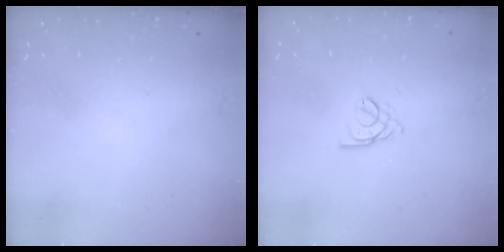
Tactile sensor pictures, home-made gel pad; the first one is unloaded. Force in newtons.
{"total": 2.3, "press": 2.3, "slide": 0.5}